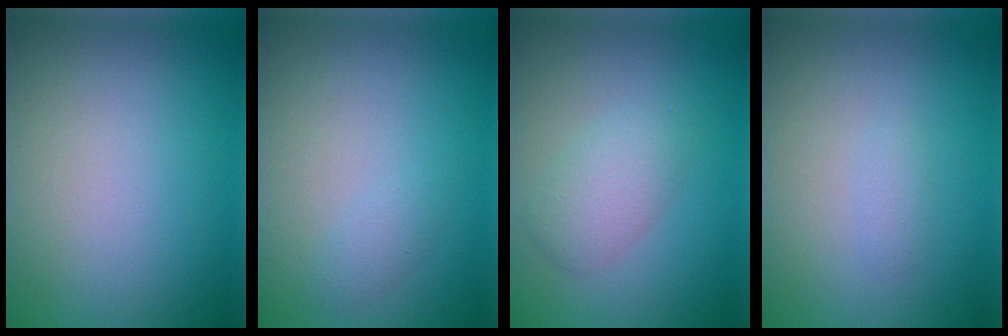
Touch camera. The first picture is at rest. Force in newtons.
{"total": 0.9, "press": 0.9, "slide": 0.0}
{"total": 2.7, "press": 2.7, "slide": 0.1}
{"total": 0.8, "press": 0.8, "slide": 0.0}